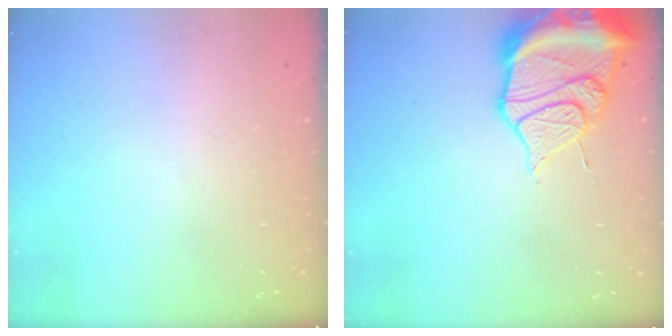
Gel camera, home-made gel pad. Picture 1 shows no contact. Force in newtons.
{"total": 19.4, "press": 19.4, "slide": 1.9}